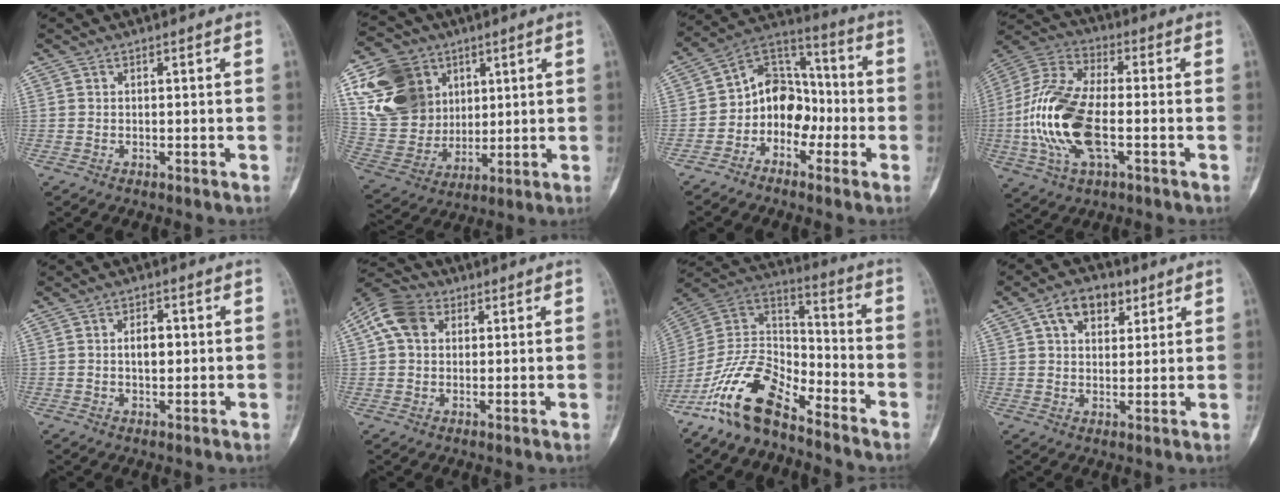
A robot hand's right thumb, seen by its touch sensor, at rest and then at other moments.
{"total": 19.9, "force": [7.1, 15.9, 9.6], "torque": [-0.169, 0.001, 0.147]}
{"total": 11.2, "force": [-3.3, 8.7, 6.1], "torque": [-0.055, 0.061, -0.073]}
{"total": 19.1, "force": [-3.4, 8.9, 16.5], "torque": [-0.357, 0.021, -0.062]}
{"total": 3.8, "force": [0.3, 2.2, 3.0], "torque": [-0.039, 0.005, 0.006]}
{"total": 7.6, "force": [2.6, 5.3, 4.8], "torque": [-0.093, 0.015, 0.040]}
{"total": 15.7, "force": [-11.1, 6.6, 8.8], "torque": [-0.149, 0.086, -0.218]}
{"total": 8.4, "force": [3.9, 5.3, 5.2], "torque": [-0.054, -0.002, 0.060]}